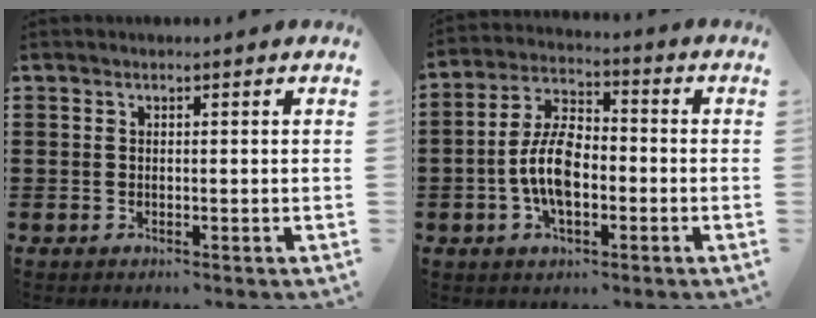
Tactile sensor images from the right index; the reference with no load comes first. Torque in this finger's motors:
{"motor_torque": [2.14, 0.00, 1.05, 0.21]}